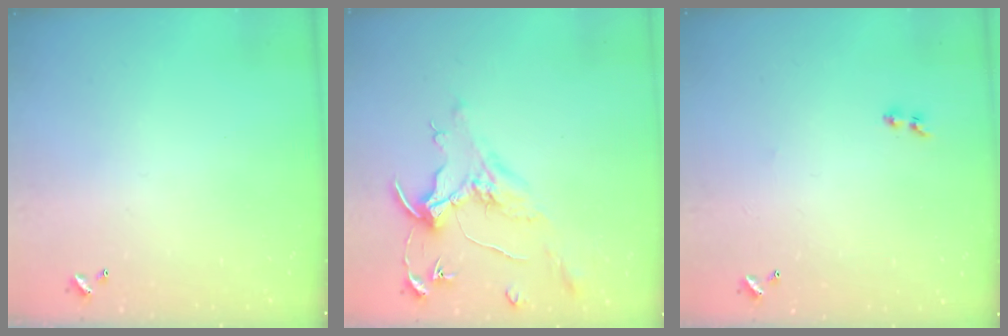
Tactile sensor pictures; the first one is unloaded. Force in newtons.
{"total": 1.6, "press": 1.4, "slide": 0.7}
{"total": 1.9, "press": 1.7, "slide": 0.9}